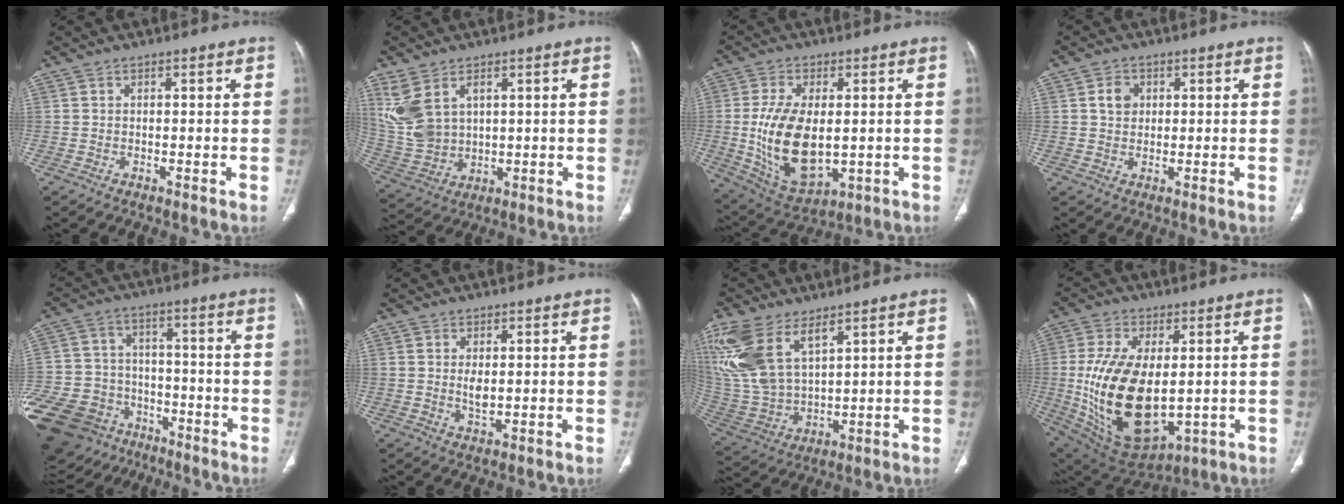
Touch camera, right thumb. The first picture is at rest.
{"total": 10.5, "force": [4.2, 6.9, 6.7], "torque": [-0.148, -0.008, 0.107]}
{"total": 15.9, "force": [-0.6, 8.6, 13.4], "torque": [-0.249, -0.014, 0.010]}
{"total": 3.5, "force": [0.9, 2.9, 1.8], "torque": [-0.017, 0.001, 0.016]}
{"total": 24.6, "force": [-13.8, 17.4, 10.7], "torque": [-0.276, 0.049, -0.225]}
{"total": 2.6, "force": [0.4, 1.1, 2.3], "torque": [-0.044, -0.008, 0.012]}
{"total": 17.6, "force": [9.5, 8.8, 11.9], "torque": [-0.271, -0.026, 0.209]}
{"total": 21.4, "force": [-0.6, 11.5, 18.0], "torque": [-0.347, -0.022, 0.019]}